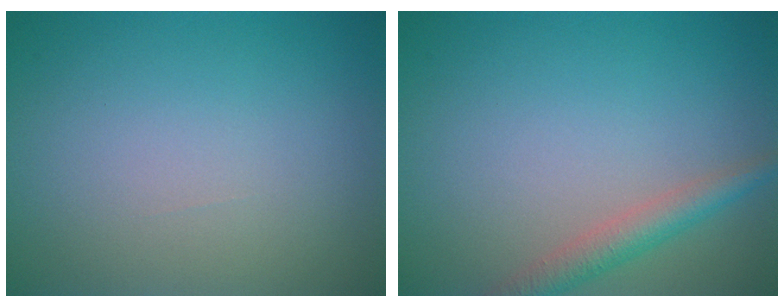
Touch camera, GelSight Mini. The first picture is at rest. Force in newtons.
{"total": 2.7, "press": 2.7, "slide": 0.1}